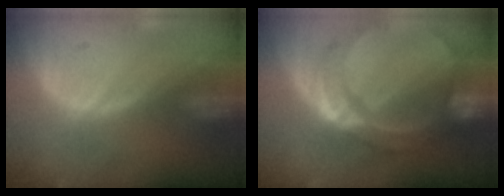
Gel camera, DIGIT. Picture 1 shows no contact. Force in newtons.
{"total": 10.6, "press": 10.6, "slide": 1.1}